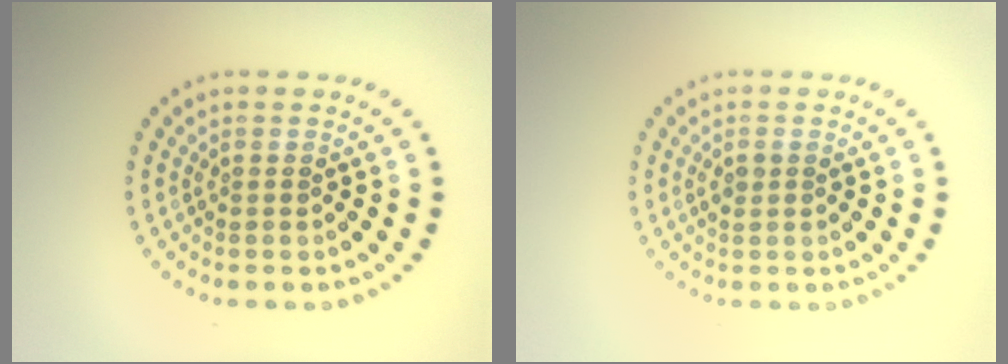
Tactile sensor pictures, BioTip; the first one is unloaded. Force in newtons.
{"total": 1.0, "press": 0.9, "slide": 0.3}